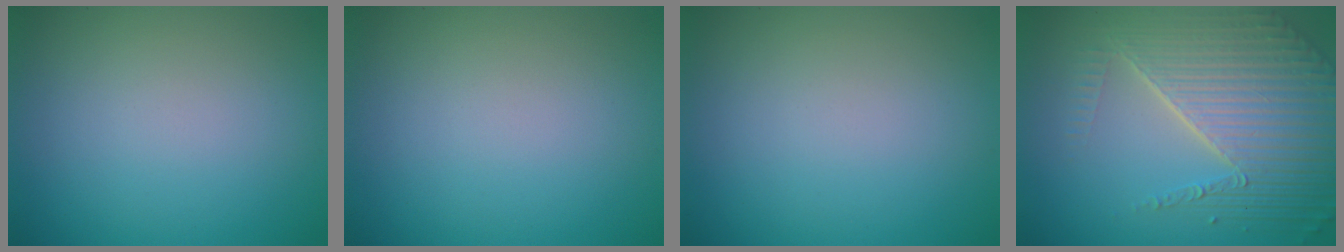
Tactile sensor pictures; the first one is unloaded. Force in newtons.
{"total": 0.0}
{"total": 0.0}
{"total": 8.3, "press": 5.6, "slide": 6.1}